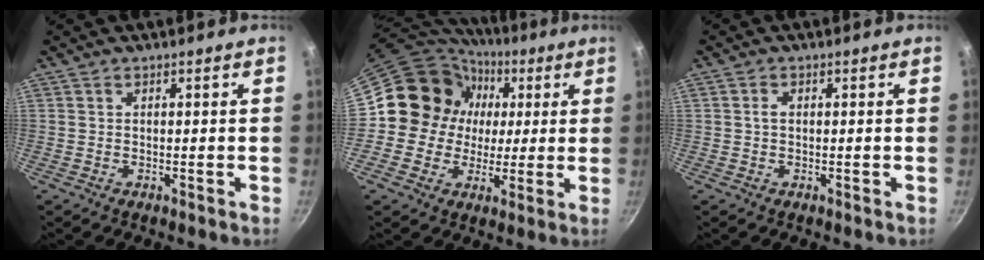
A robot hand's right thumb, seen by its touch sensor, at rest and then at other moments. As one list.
[{"total": 14.9, "force": [2.5, 13.9, 4.8], "torque": [-0.057, 0.011, 0.030]}, {"total": 1.3, "force": [0.1, 0.9, 1.0], "torque": [-0.018, 0.005, 0.000]}]